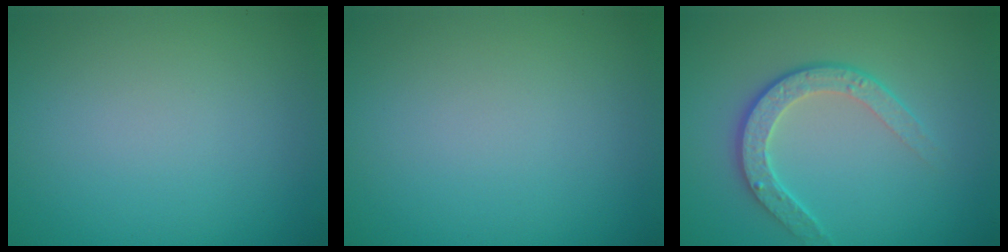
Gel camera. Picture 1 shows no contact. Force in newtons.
{"total": 0.0}
{"total": 3.4, "press": 2.8, "slide": 1.9}